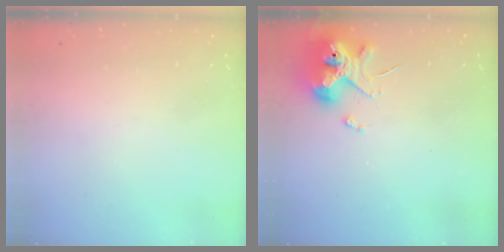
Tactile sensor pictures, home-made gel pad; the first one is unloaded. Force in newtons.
{"total": 12.1, "press": 12.0, "slide": 1.7}